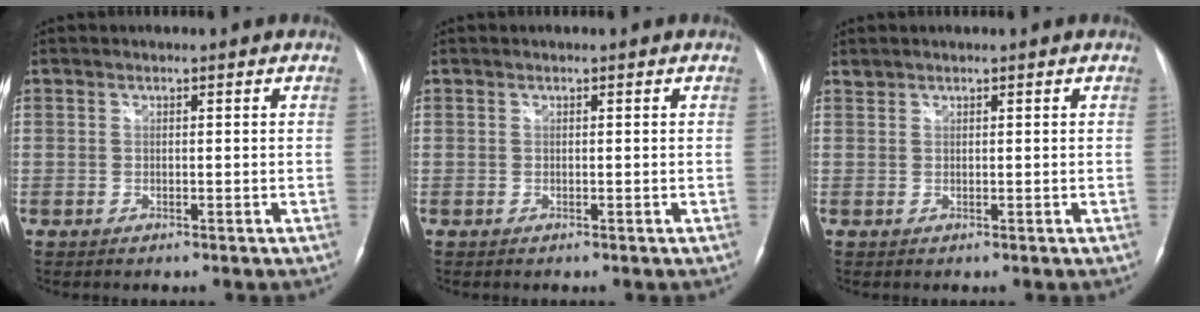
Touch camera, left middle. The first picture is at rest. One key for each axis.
{"total": 0.0}
{"total": 0.6, "fx": 0.6, "fy": 0.1, "fz": -0.1, "tx": -0.002, "ty": 0.006, "tz": 0.013}